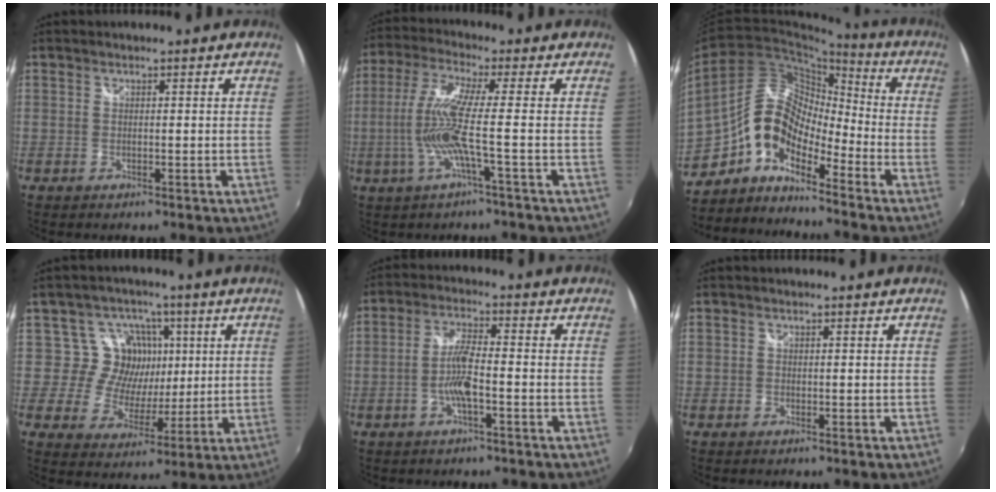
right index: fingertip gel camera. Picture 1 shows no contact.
{"total": 9.1, "force": [-2.2, -1.2, 8.8], "torque": [-0.181, -0.008, -0.037]}
{"total": 11.7, "force": [-7.4, 5.8, 7.0], "torque": [-0.122, 0.022, -0.156]}
{"total": 9.7, "force": [2.5, 9.2, 1.7], "torque": [-0.030, -0.004, 0.033]}
{"total": 5.7, "force": [-2.1, 0.7, 5.3], "torque": [-0.108, 0.002, -0.040]}
{"total": 0.0}